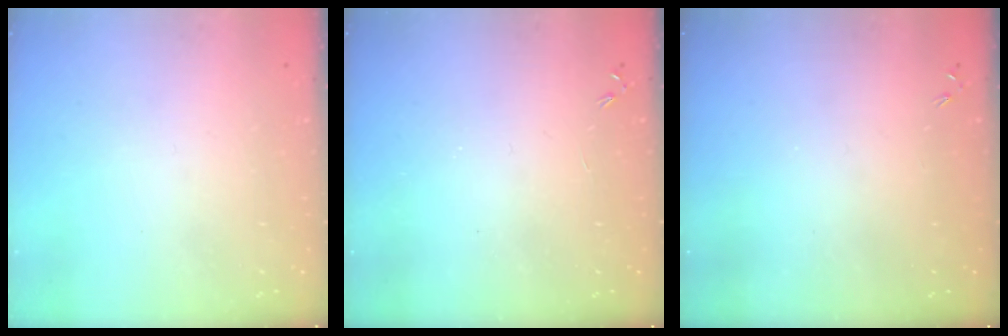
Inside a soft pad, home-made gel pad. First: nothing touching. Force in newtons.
{"total": 0.0}
{"total": 0.0}